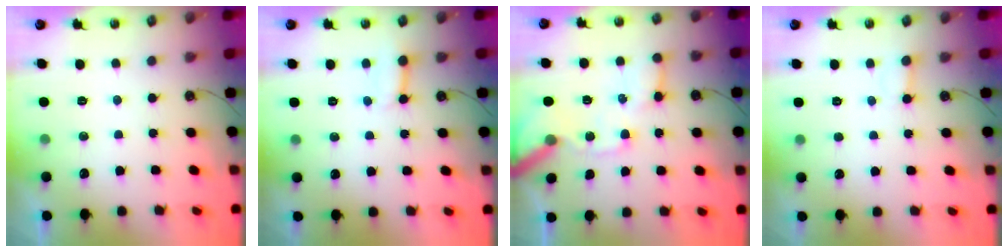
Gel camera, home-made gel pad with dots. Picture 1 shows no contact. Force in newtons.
{"total": 4.2, "press": 4.2, "slide": 0.4}
{"total": 15.2, "press": 15.1, "slide": 1.9}
{"total": 2.6, "press": 2.6, "slide": 0.2}